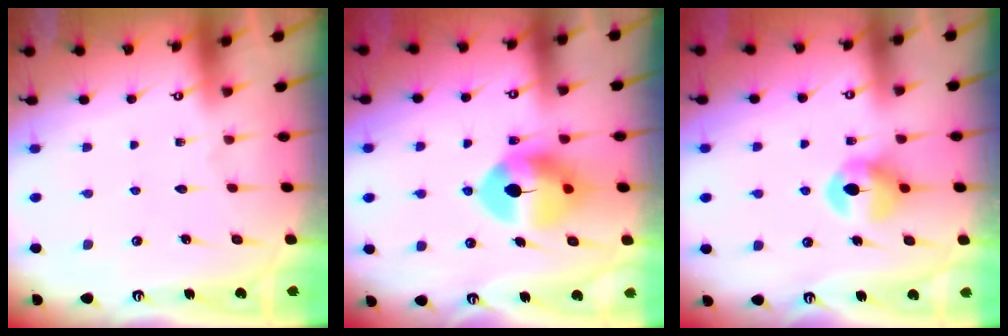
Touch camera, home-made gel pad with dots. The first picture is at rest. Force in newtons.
{"total": 10.3, "press": 10.1, "slide": 1.7}
{"total": 8.5, "press": 8.4, "slide": 0.4}